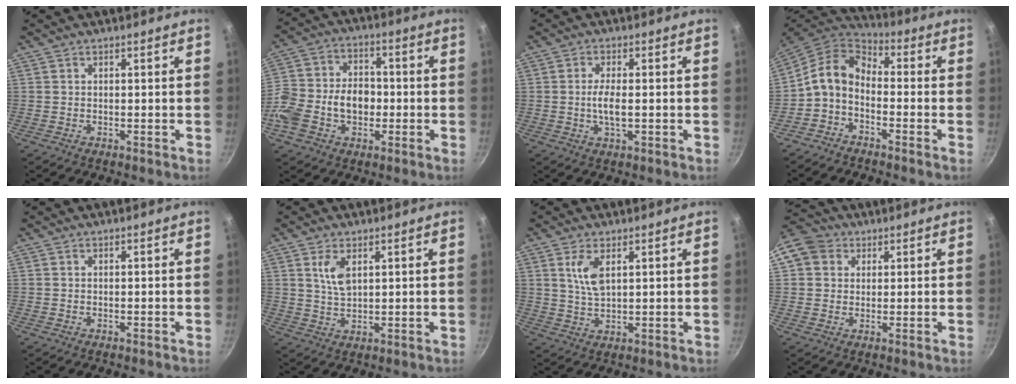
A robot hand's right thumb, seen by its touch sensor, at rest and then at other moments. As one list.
[{"total": 15.0, "force": [-3.2, 10.8, 10.0], "torque": [-0.176, 0.038, -0.066]}, {"total": 4.1, "force": [-0.4, 1.4, 3.8], "torque": [-0.082, 0.000, -0.011]}, {"total": 9.2, "force": [-2.1, 6.2, 6.5], "torque": [-0.132, 0.050, -0.058]}, {"total": 0.0}, {"total": 4.8, "force": [2.1, 2.3, 3.7], "torque": [-0.067, -0.013, 0.044]}, {"total": 5.4, "force": [2.2, 2.4, 4.3], "torque": [-0.082, -0.014, 0.048]}, {"total": 8.7, "force": [2.8, 7.5, 3.5], "torque": [-0.049, 0.016, 0.039]}]